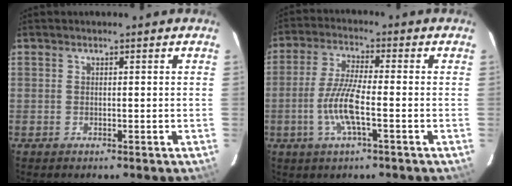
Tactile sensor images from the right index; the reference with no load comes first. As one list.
[{"total": 8.2, "force": [-2.5, 1.1, 7.7], "torque": [-0.160, -0.002, -0.052]}]